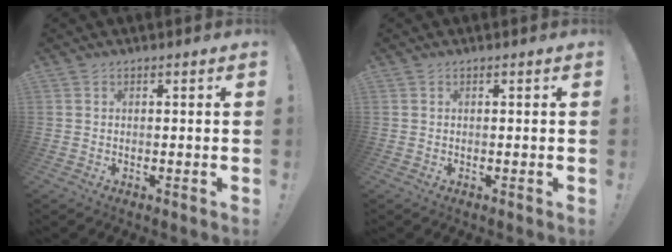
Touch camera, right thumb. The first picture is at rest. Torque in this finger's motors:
{"motor_torque": [-0.05, -0.05, -0.02, 0.06, 0.00]}